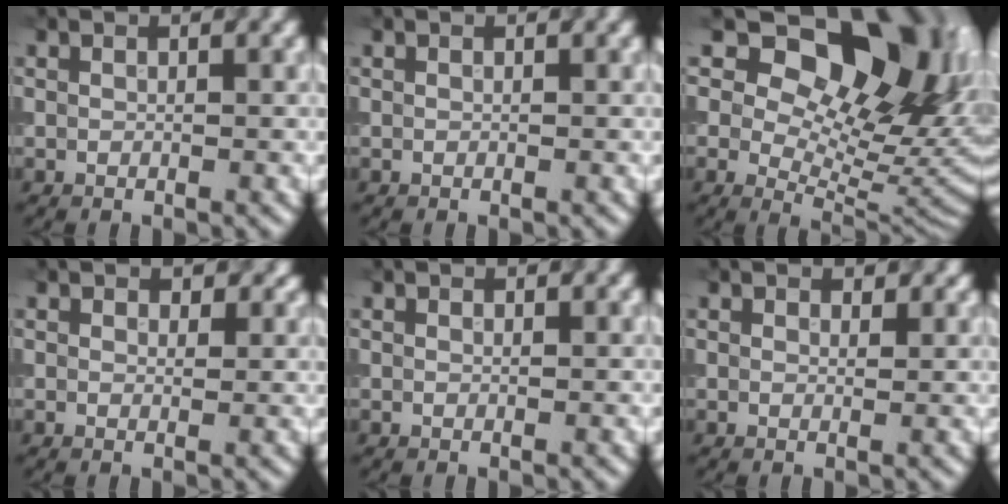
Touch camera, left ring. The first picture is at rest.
{"total": 0.0}
{"total": 16.0, "force": [7.6, 9.3, 10.6], "torque": [-0.126, 0.033, 0.115]}
{"total": 1.1, "force": [0.7, 0.7, 0.4], "torque": [-0.003, -0.005, 0.007]}
{"total": 0.0}
{"total": 0.8, "force": [0.7, 0.4, 0.2], "torque": [-0.001, -0.004, 0.007]}